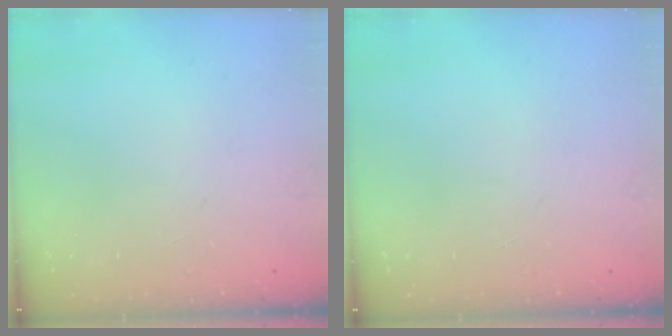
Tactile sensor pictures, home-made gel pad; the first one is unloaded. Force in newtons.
{"total": 0.0}